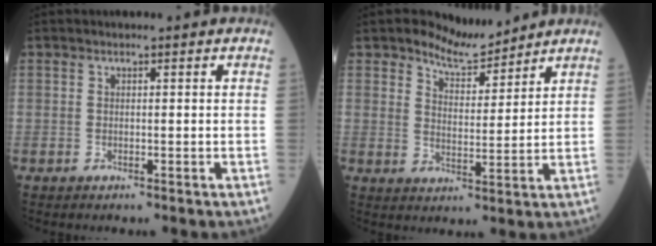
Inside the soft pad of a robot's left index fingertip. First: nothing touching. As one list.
[{"total": 5.4, "force": [5.2, 1.4, 0.7], "torque": [-0.012, -0.004, 0.096]}]